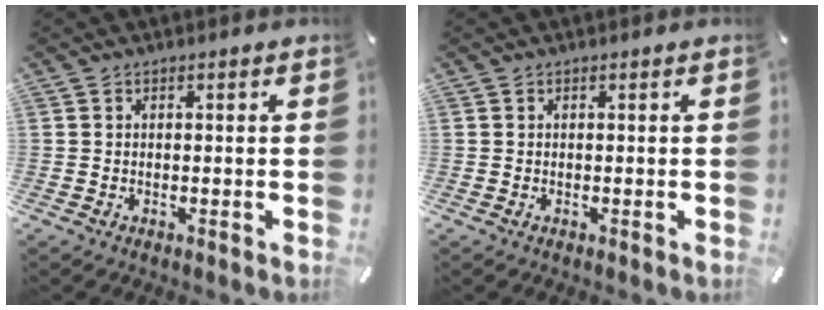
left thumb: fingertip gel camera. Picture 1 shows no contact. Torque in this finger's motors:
{"motor_torque": [0.02, 0.02, 0.01, -0.07, 0.00]}